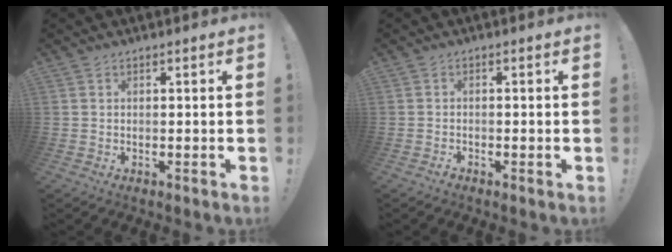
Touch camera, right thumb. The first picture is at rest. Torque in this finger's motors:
{"motor_torque": [0.19, -0.06, -0.20, -0.09, 0.04]}